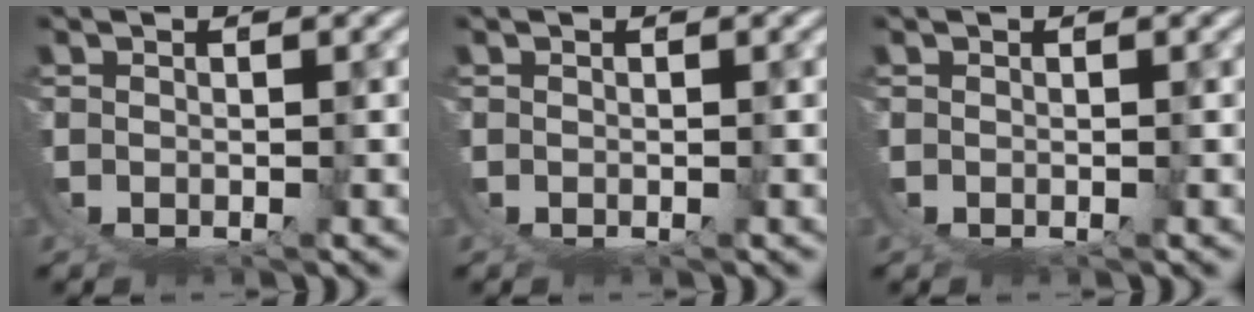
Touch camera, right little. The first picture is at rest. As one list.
[{"total": 0.0}, {"total": 0.0}]